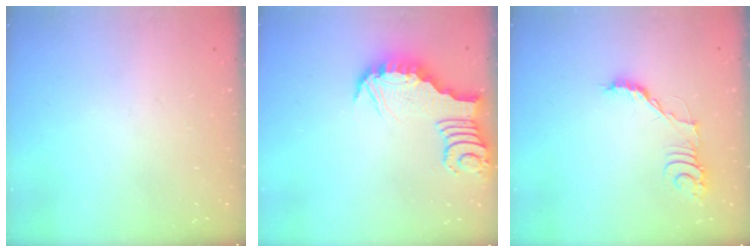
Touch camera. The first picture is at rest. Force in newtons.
{"total": 3.4, "press": 3.4, "slide": 0.2}
{"total": 9.8, "press": 9.7, "slide": 0.7}